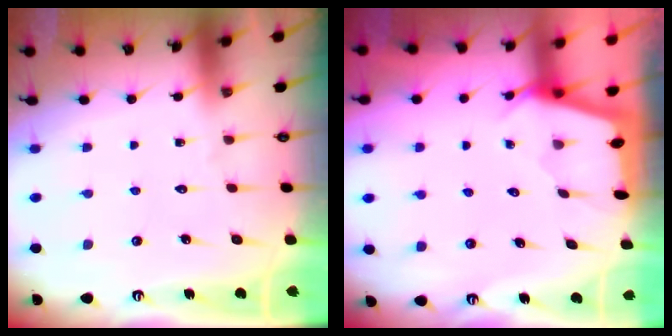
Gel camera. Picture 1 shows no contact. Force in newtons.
{"total": 2.2, "press": 2.2, "slide": 0.3}